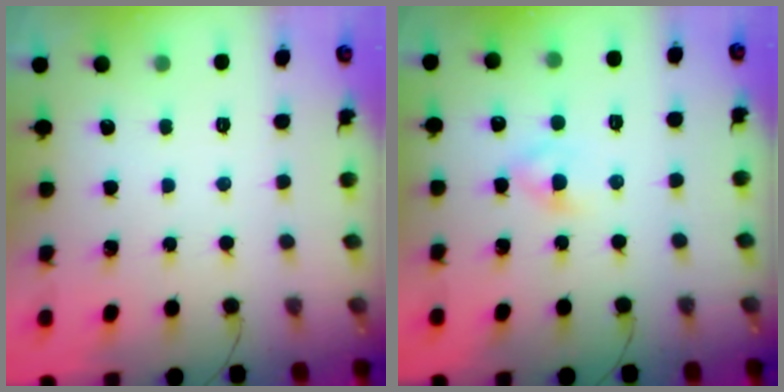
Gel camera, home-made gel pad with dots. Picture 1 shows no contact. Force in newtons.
{"total": 2.6, "press": 2.4, "slide": 1.1}